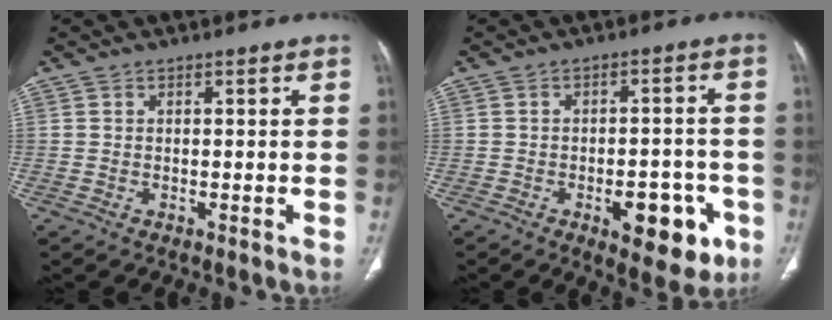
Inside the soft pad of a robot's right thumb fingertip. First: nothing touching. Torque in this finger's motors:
{"motor_torque": [2.13, 1.61, 0.65, -0.76, 0.26]}